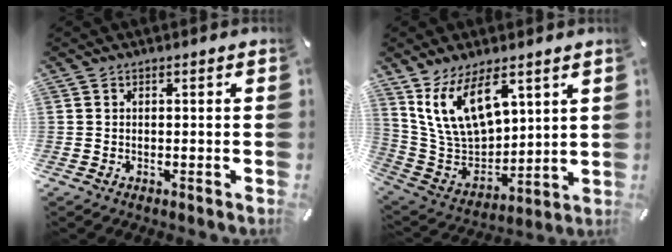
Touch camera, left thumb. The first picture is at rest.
{"total": 15.4, "force": [8.7, 8.9, 9.2], "torque": [-0.200, -0.036, 0.163]}